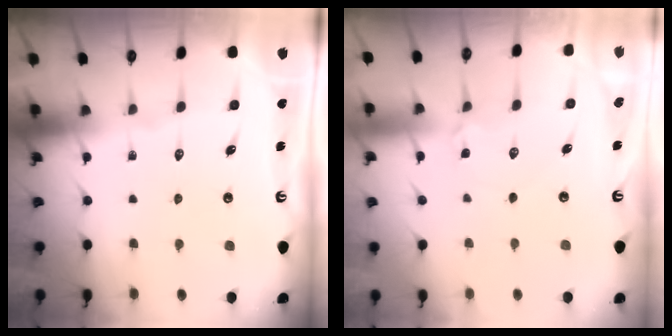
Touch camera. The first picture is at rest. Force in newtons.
{"total": 3.3, "press": 3.3, "slide": 0.4}